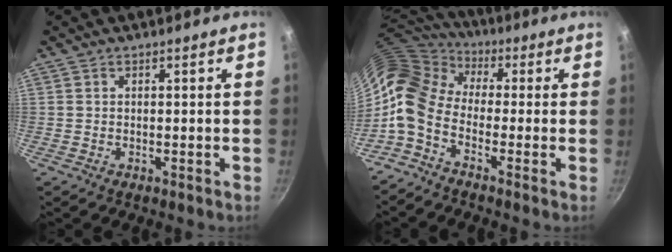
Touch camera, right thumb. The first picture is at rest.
{"total": 12.4, "force": [-1.2, 8.4, 9.1], "torque": [-0.168, 0.028, -0.046]}